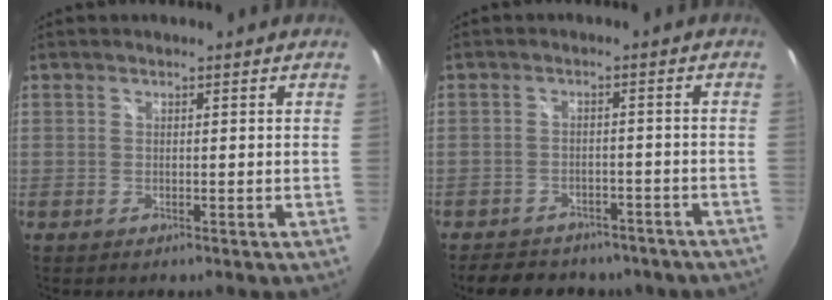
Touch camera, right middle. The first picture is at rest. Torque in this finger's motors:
{"motor_torque": [1.08, -1.05, 0.15, 0.06]}